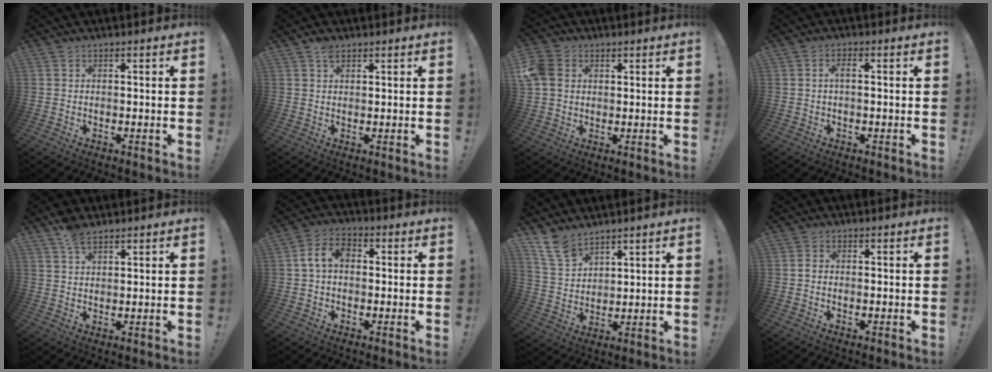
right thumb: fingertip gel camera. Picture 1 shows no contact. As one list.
[{"total": 2.6, "force": [1.6, 1.4, 1.5], "torque": [-0.024, -0.004, 0.029]}, {"total": 8.4, "force": [1.9, 6.9, 4.4], "torque": [-0.097, 0.009, 0.040]}, {"total": 2.7, "force": [-0.1, 0.7, 2.6], "torque": [-0.057, 0.011, -0.003]}, {"total": 5.1, "force": [3.5, 2.3, 2.9], "torque": [-0.046, -0.015, 0.064]}, {"total": 7.7, "force": [0.7, 5.1, 5.7], "torque": [-0.114, 0.014, 0.014]}, {"total": 9.8, "force": [7.8, 4.8, 3.3], "torque": [-0.072, -0.048, 0.156]}, {"total": 1.0, "force": [-0.5, 0.5, 0.7], "torque": [-0.019, 0.006, -0.007]}]